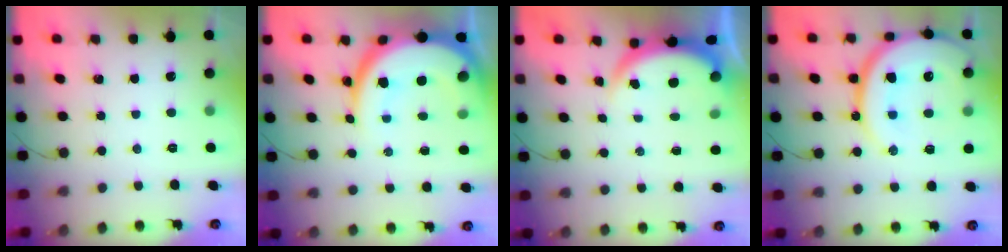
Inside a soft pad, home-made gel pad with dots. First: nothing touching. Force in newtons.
{"total": 15.7, "press": 15.7, "slide": 1.2}
{"total": 4.2, "press": 4.0, "slide": 1.3}
{"total": 22.3, "press": 22.2, "slide": 2.4}